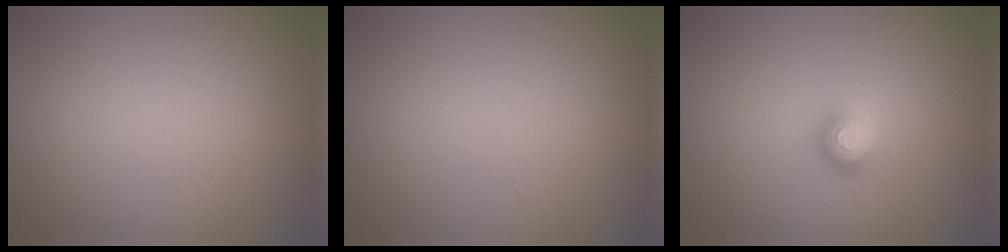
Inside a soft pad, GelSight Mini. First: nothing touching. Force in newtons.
{"total": 0.0}
{"total": 2.2, "press": 1.5, "slide": 1.6}